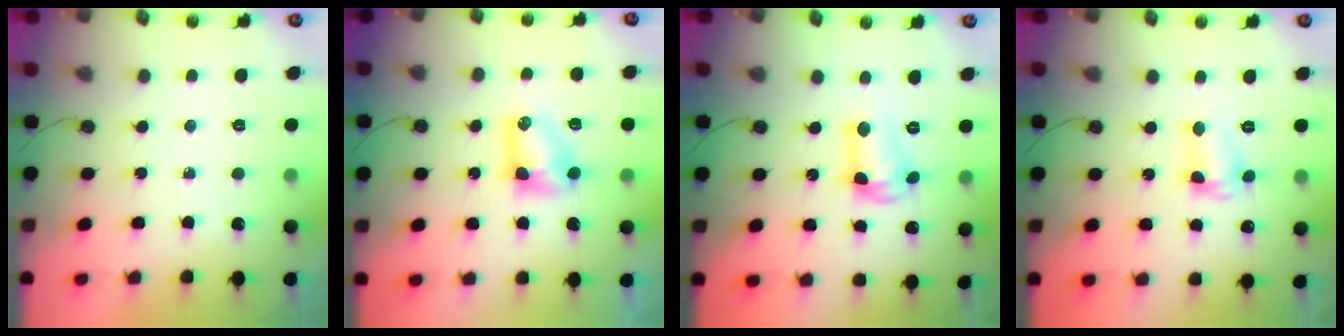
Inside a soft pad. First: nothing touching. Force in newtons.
{"total": 6.2, "press": 6.2, "slide": 0.6}
{"total": 8.7, "press": 8.6, "slide": 0.6}
{"total": 5.4, "press": 5.3, "slide": 0.4}